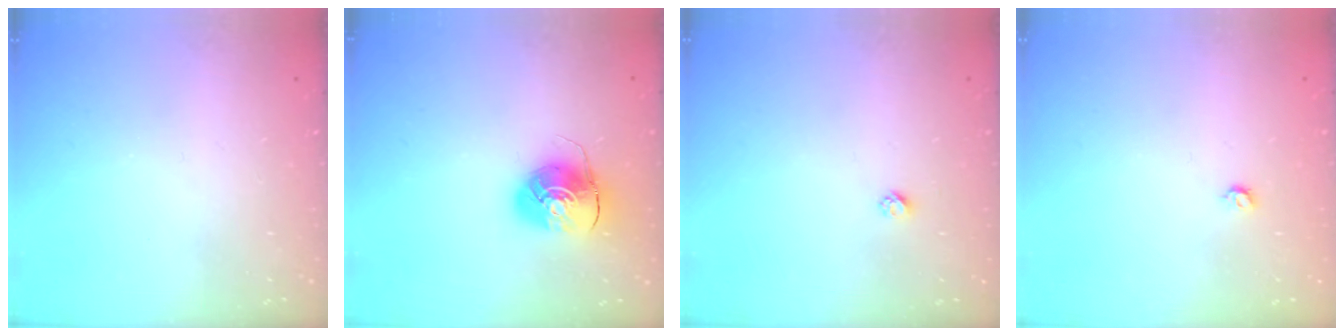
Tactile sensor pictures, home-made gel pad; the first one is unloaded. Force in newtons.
{"total": 9.1, "press": 9.1, "slide": 0.5}
{"total": 2.3, "press": 2.3, "slide": 0.2}
{"total": 3.4, "press": 3.4, "slide": 0.6}